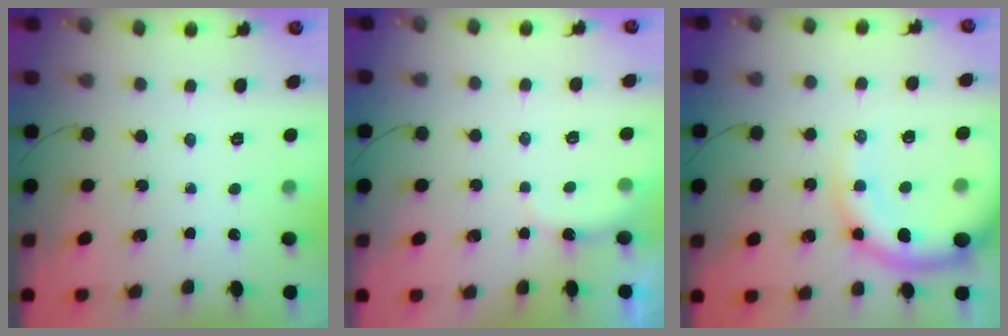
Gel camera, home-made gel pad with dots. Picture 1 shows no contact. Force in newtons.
{"total": 3.0, "press": 2.9, "slide": 0.7}
{"total": 10.7, "press": 10.3, "slide": 3.0}